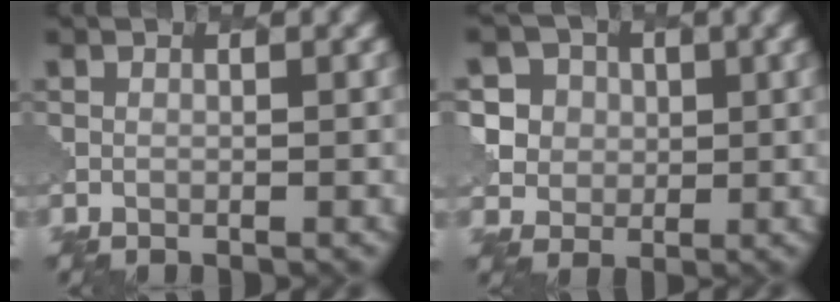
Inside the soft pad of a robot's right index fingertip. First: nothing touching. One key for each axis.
{"total": 5.8, "fx": 2.4, "fy": 5.1, "fz": 1.5, "tx": -0.027, "ty": 0.018, "tz": 0.034}